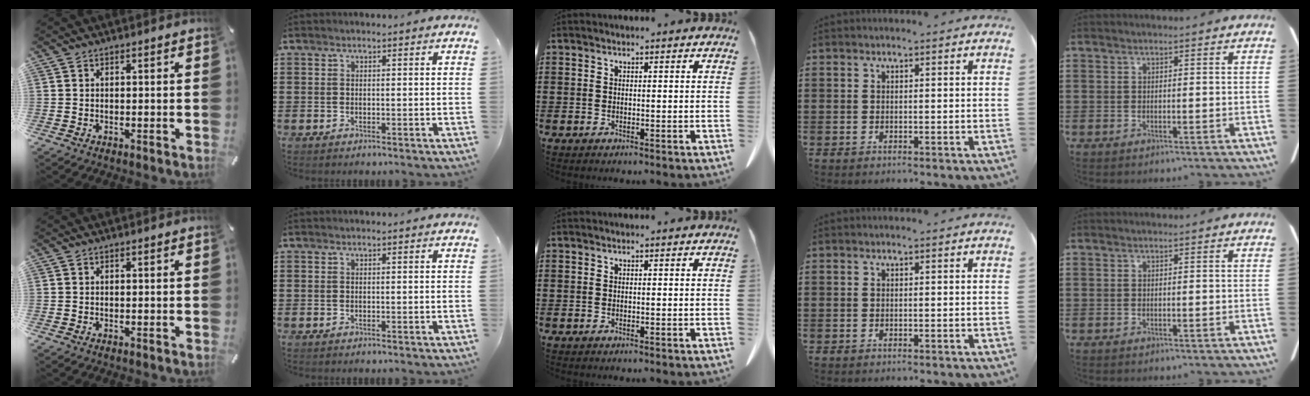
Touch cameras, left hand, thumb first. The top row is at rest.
{}